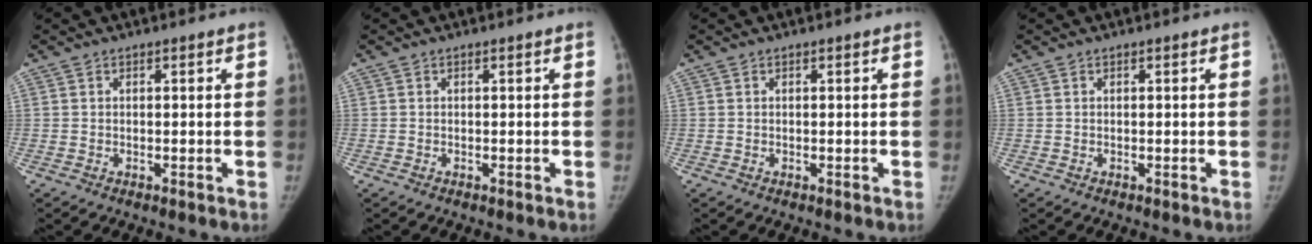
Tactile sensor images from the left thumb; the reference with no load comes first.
{"total": 0.0}
{"total": 0.0}
{"total": 0.0}